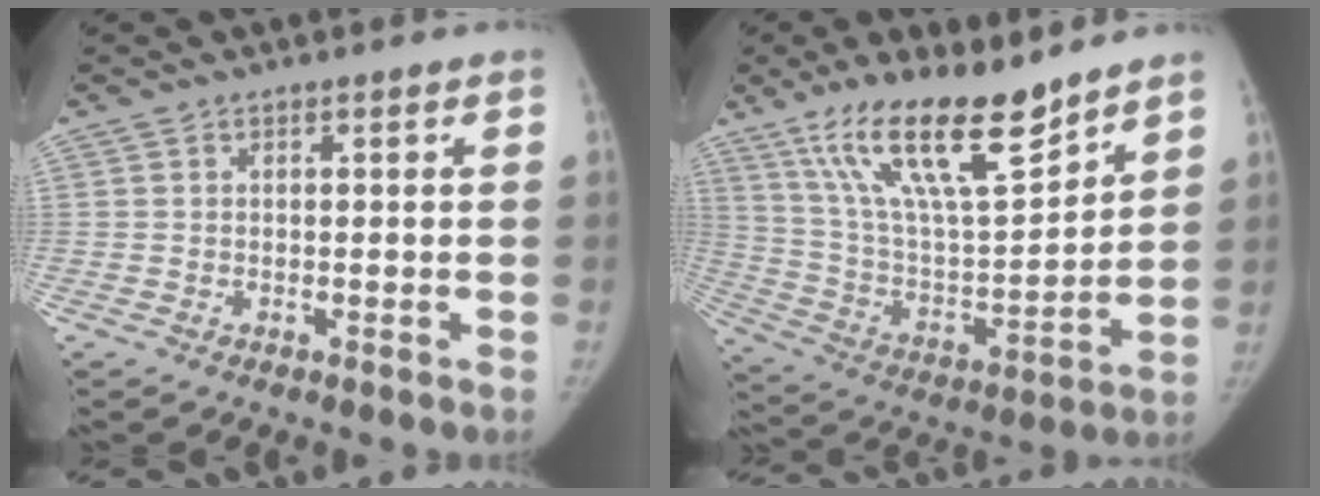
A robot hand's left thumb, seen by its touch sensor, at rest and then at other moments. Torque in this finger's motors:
{"motor_torque": [0.65, -0.12, 1.58, -1.19, 0.37]}